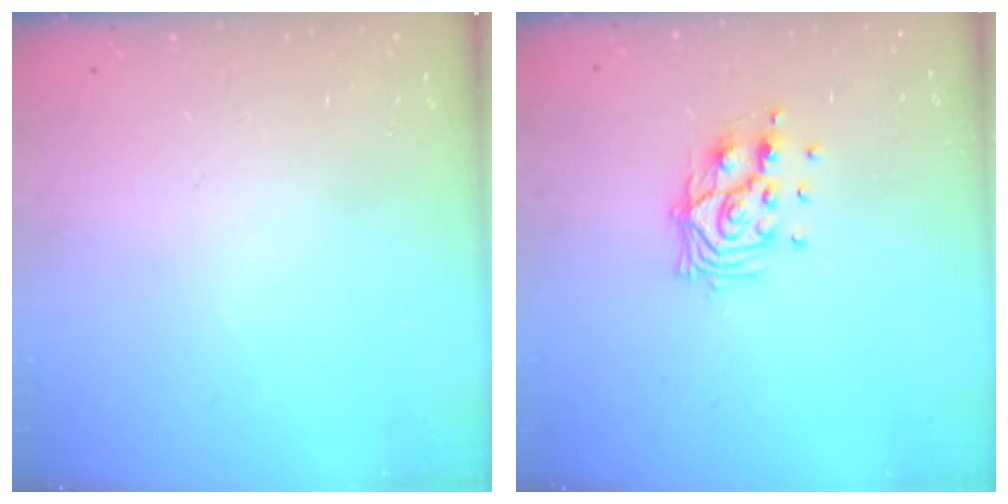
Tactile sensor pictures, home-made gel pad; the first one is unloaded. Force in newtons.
{"total": 11.0, "press": 11.0, "slide": 1.3}